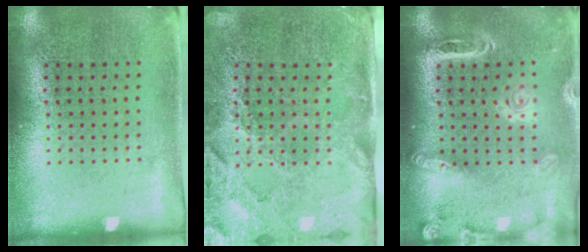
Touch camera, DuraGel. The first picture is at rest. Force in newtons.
{"total": 3.6, "press": 3.1, "slide": 1.8}
{"total": 1.9, "press": 1.8, "slide": 0.7}